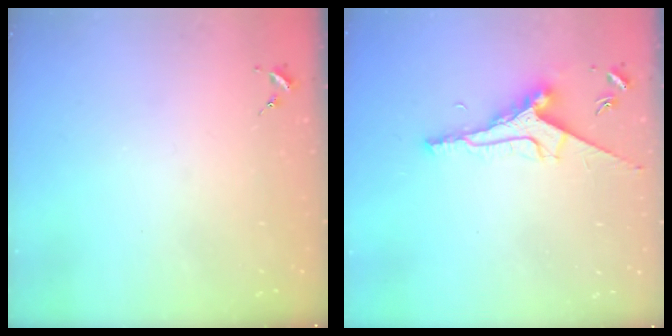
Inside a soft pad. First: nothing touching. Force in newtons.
{"total": 9.5, "press": 9.4, "slide": 0.9}